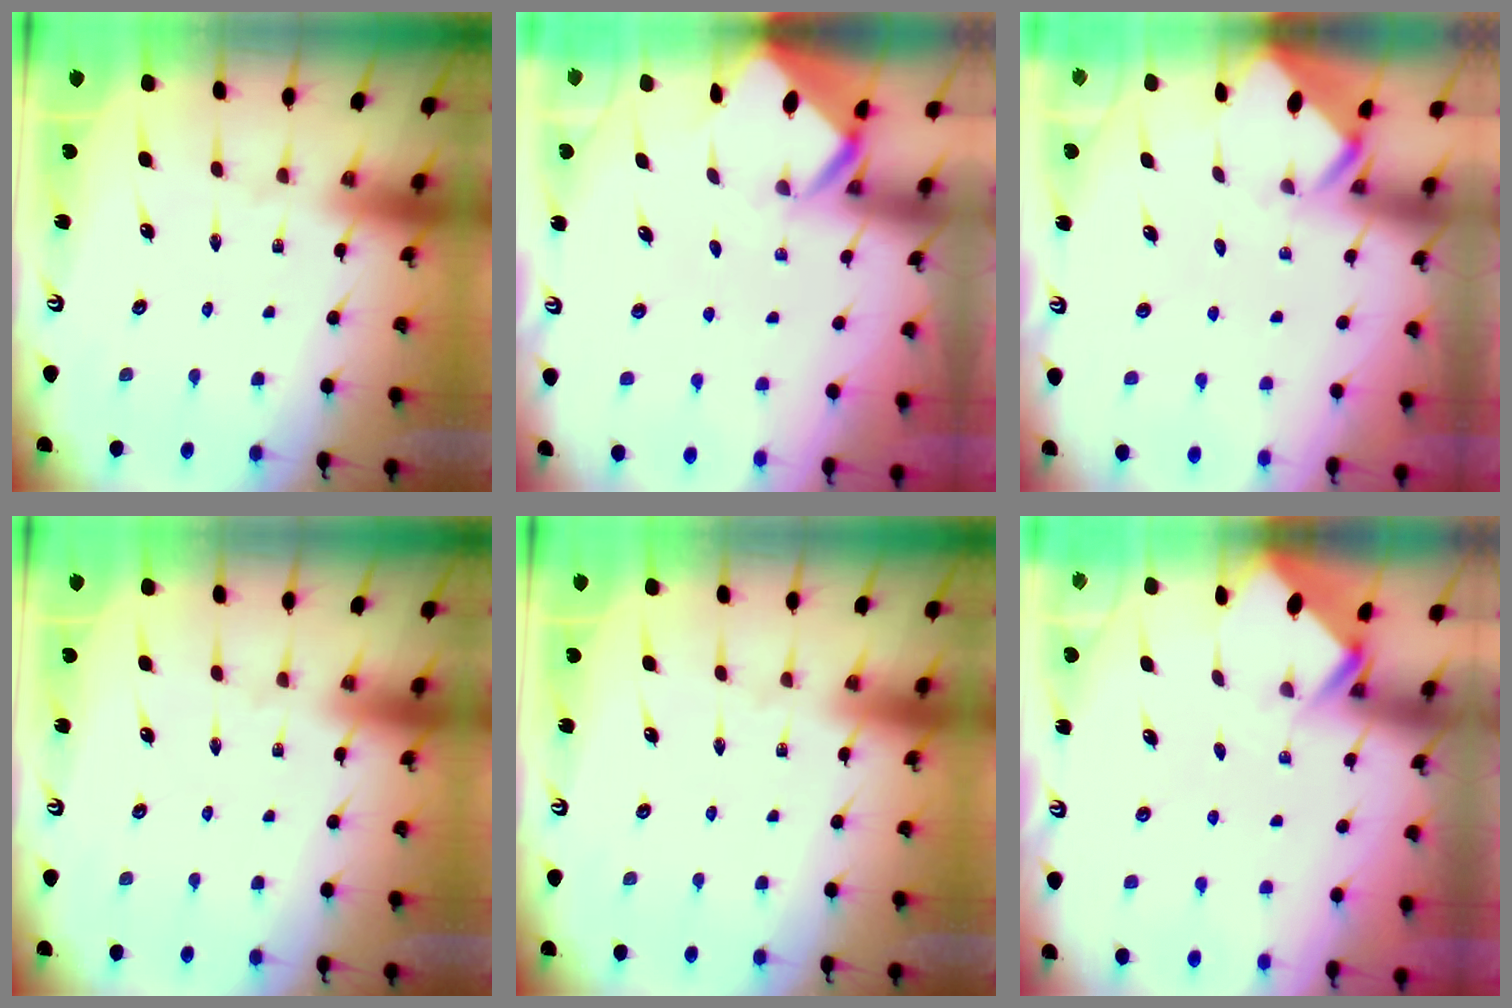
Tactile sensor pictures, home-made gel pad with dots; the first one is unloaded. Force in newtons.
{"total": 3.0, "press": 3.0, "slide": 0.1}
{"total": 3.3, "press": 3.3, "slide": 0.2}
{"total": 0.0}
{"total": 0.0}
{"total": 2.7, "press": 2.7, "slide": 0.2}